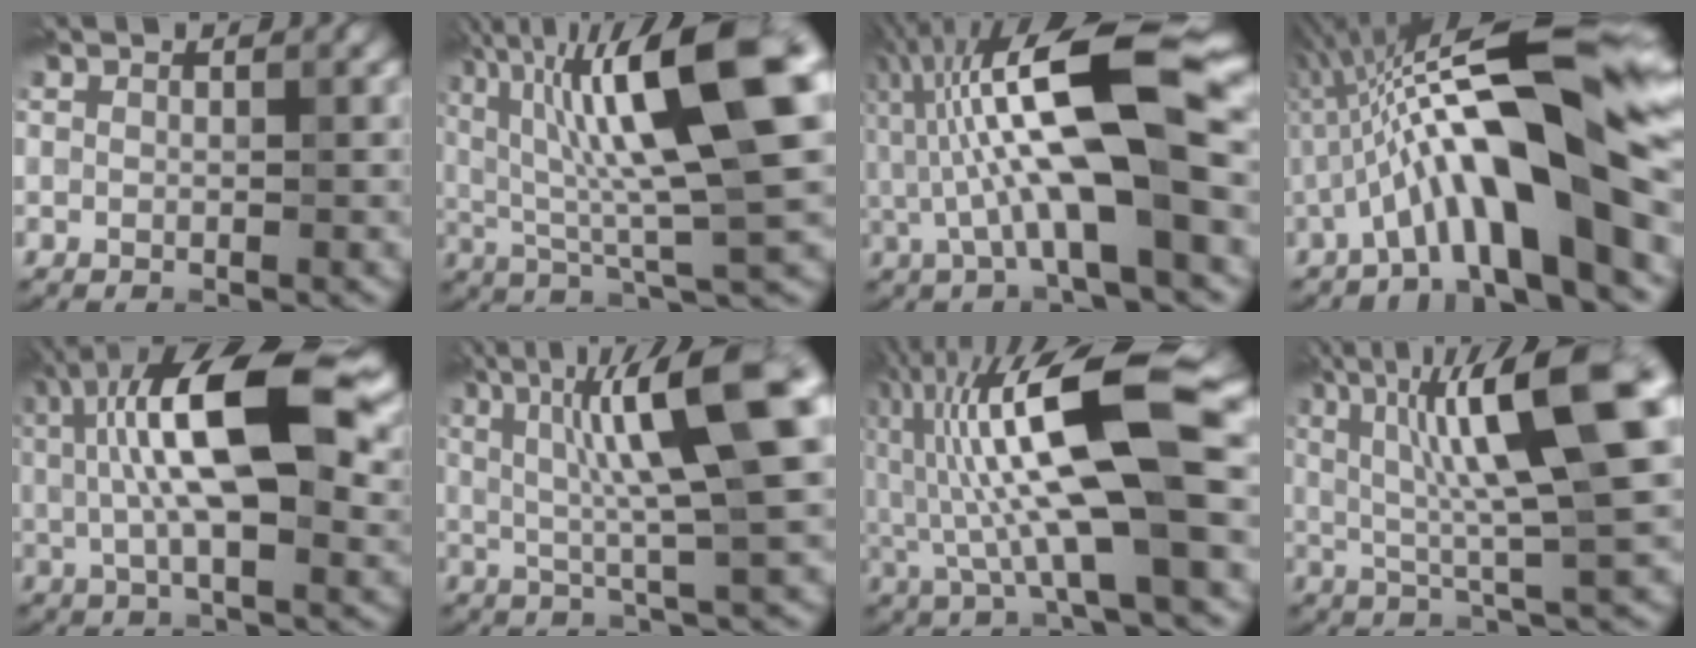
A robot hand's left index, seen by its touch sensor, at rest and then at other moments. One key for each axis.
{"total": 14.6, "fx": 4.4, "fy": 3.2, "fz": 13.6, "tx": -0.220, "ty": 0.020, "tz": 0.072}
{"total": 13.1, "fx": 1.5, "fy": 3.6, "fz": 12.6, "tx": -0.222, "ty": 0.023, "tz": 0.015}
{"total": 13.7, "fx": -1.6, "fy": 2.6, "fz": 13.3, "tx": -0.216, "ty": 0.031, "tz": -0.028}
{"total": 14.0, "fx": 3.1, "fy": 5.3, "fz": 12.6, "tx": -0.201, "ty": 0.021, "tz": 0.039}
{"total": 11.3, "fx": 2.8, "fy": 1.9, "fz": 10.8, "tx": -0.167, "ty": 0.012, "tz": 0.048}
{"total": 13.7, "fx": 0.9, "fy": 3.6, "fz": 13.1, "tx": -0.243, "ty": 0.023, "tz": 0.008}
{"total": 12.6, "fx": 3.3, "fy": 2.3, "fz": 12.0, "tx": -0.194, "ty": 0.016, "tz": 0.057}